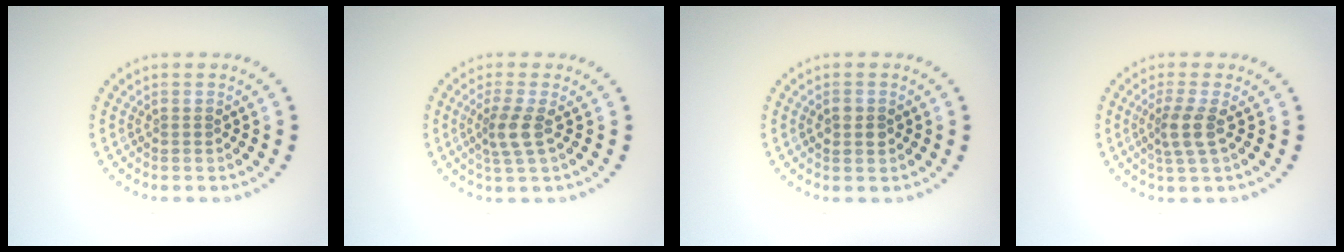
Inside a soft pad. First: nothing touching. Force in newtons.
{"total": 2.4, "press": 1.9, "slide": 1.5}
{"total": 1.8, "press": 1.8, "slide": 0.0}
{"total": 2.4, "press": 1.8, "slide": 1.5}